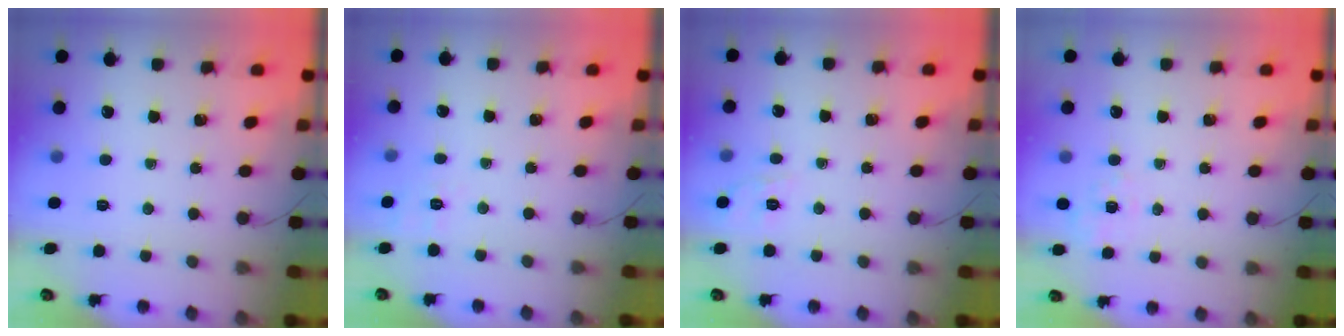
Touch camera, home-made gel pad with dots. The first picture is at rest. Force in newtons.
{"total": 3.2, "press": 2.6, "slide": 1.9}
{"total": 1.9, "press": 0.8, "slide": 1.6}
{"total": 1.8, "press": 0.4, "slide": 1.7}